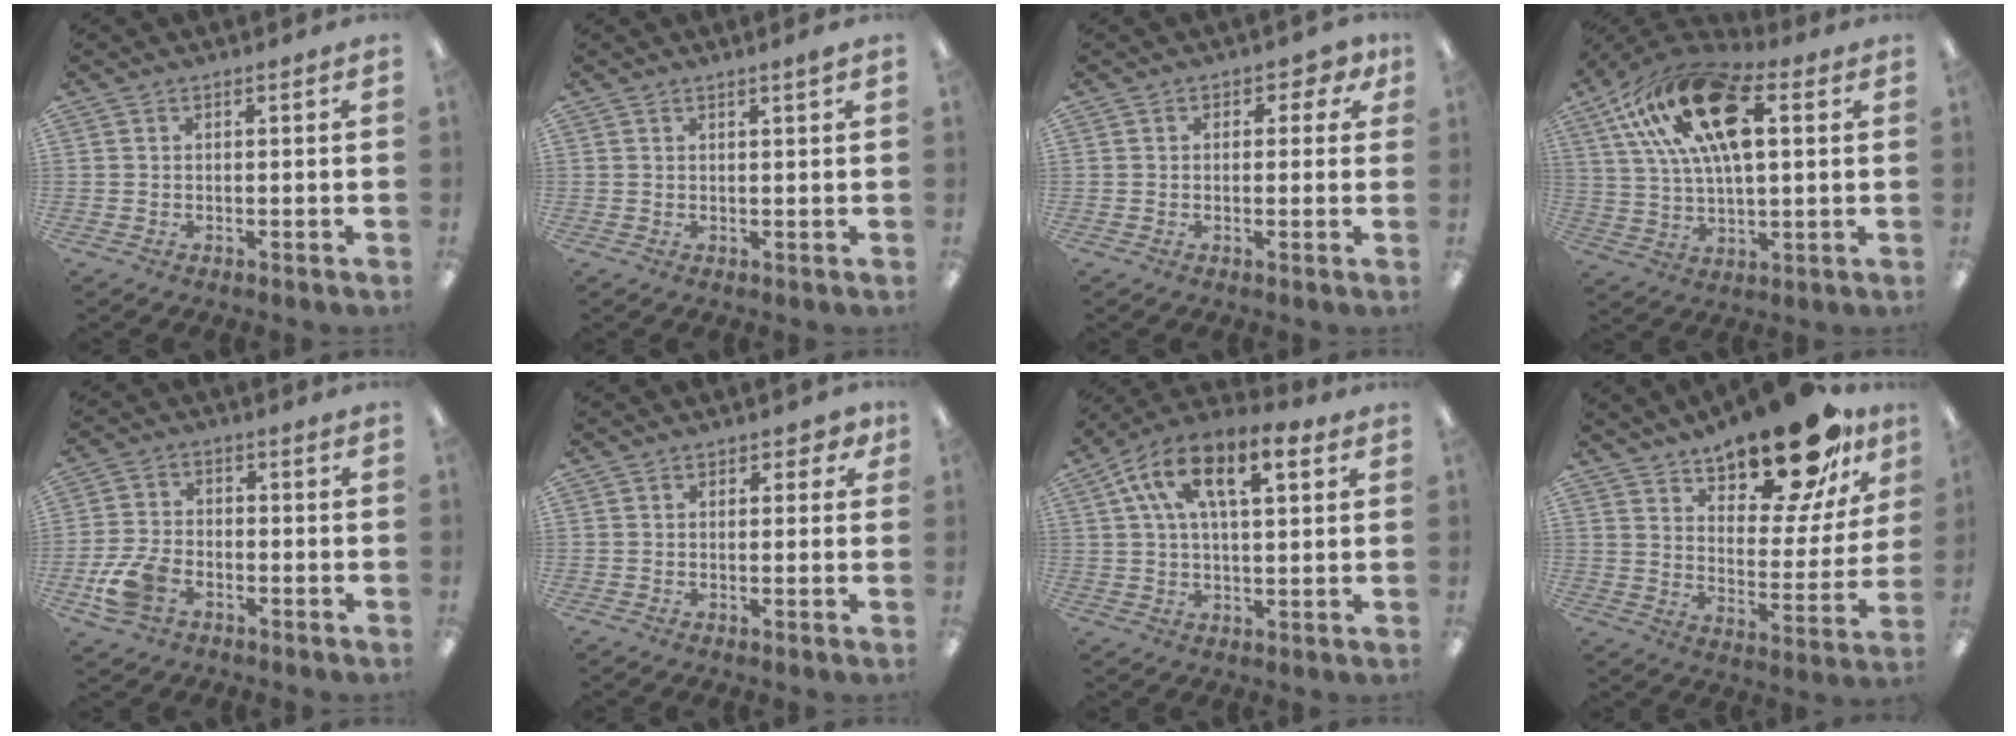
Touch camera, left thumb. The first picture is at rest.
{"total": 1.3, "force": [1.0, -0.1, 0.8], "torque": [-0.016, 0.000, 0.018]}
{"total": 2.7, "force": [0.7, 1.9, 1.7], "torque": [-0.011, -0.001, 0.008]}
{"total": 22.1, "force": [8.9, 10.9, 17.0], "torque": [-0.302, -0.011, 0.148]}
{"total": 8.7, "force": [-3.9, 5.6, 5.3], "torque": [-0.118, 0.013, -0.071]}
{"total": 2.4, "force": [0.8, 1.6, 1.6], "torque": [-0.016, 0.001, 0.011]}
{"total": 13.2, "force": [6.0, 6.1, 10.1], "torque": [-0.187, -0.004, 0.103]}
{"total": 22.0, "force": [17.2, 7.7, 11.4], "torque": [-0.165, -0.109, 0.288]}